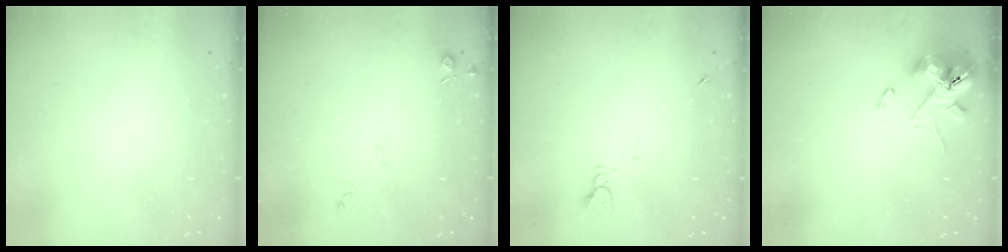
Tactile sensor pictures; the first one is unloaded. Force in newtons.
{"total": 5.4, "press": 5.4, "slide": 0.8}
{"total": 2.0, "press": 2.0, "slide": 0.3}
{"total": 10.9, "press": 10.7, "slide": 1.8}